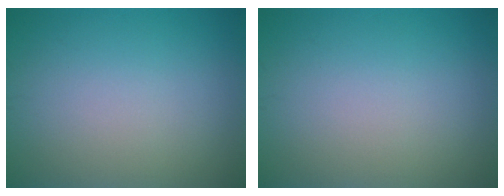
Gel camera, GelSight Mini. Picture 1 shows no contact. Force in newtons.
{"total": 0.0}